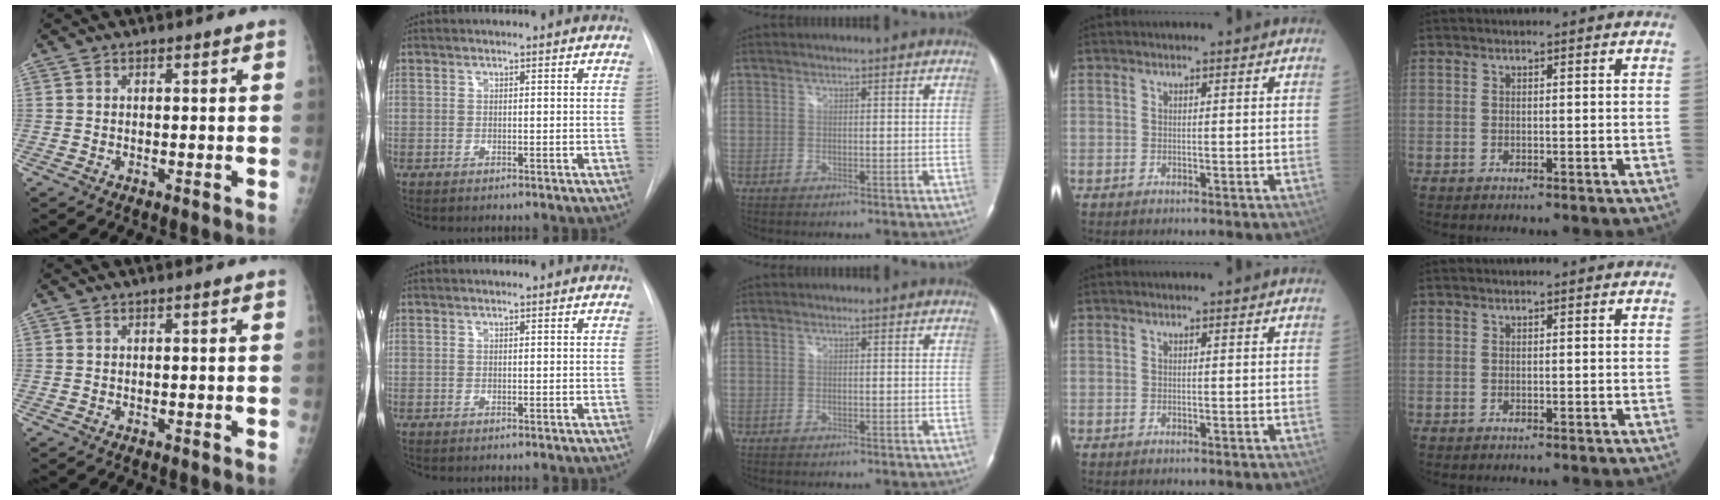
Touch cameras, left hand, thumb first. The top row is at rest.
{}